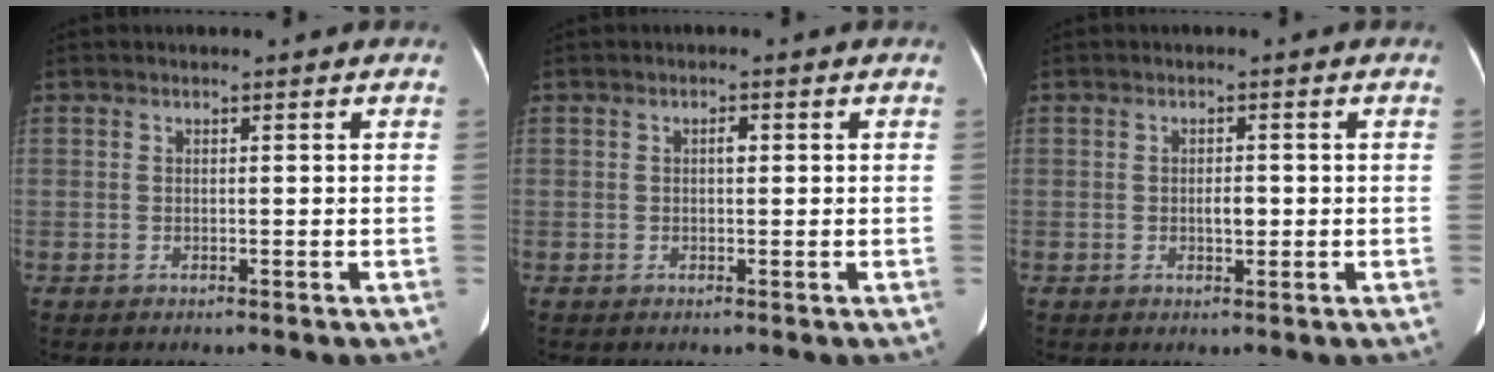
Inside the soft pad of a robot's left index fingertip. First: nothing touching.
{"total": 1.0, "force": [0.1, 0.5, 0.9], "torque": [-0.015, 0.002, 0.002]}
{"total": 1.6, "force": [-0.4, 0.7, 1.4], "torque": [-0.027, -0.002, -0.007]}